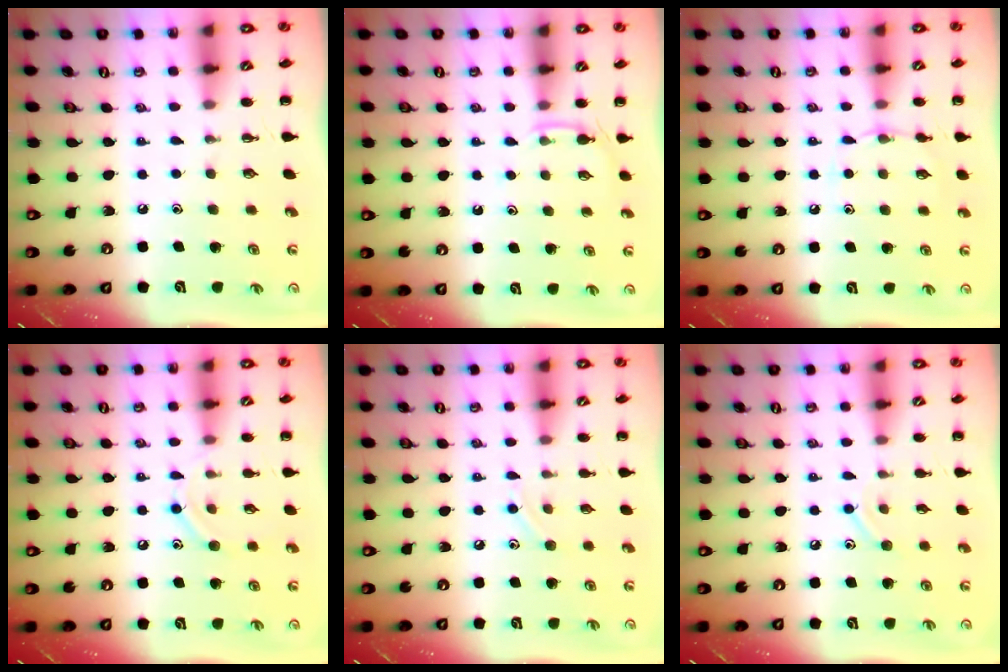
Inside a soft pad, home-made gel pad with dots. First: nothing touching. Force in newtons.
{"total": 4.1, "press": 3.9, "slide": 1.2}
{"total": 7.3, "press": 7.0, "slide": 2.1}
{"total": 8.3, "press": 8.2, "slide": 1.2}
{"total": 6.5, "press": 6.2, "slide": 1.9}
{"total": 8.3, "press": 7.9, "slide": 2.3}